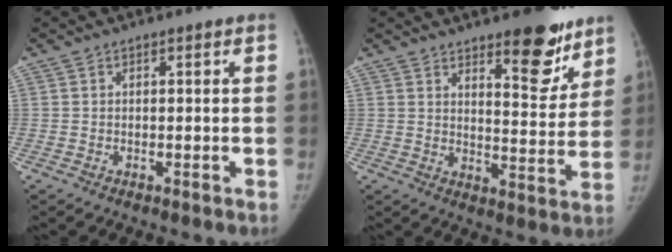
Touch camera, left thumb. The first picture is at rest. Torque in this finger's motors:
{"motor_torque": [0.53, -0.36, 1.21, -1.03, 0.20]}